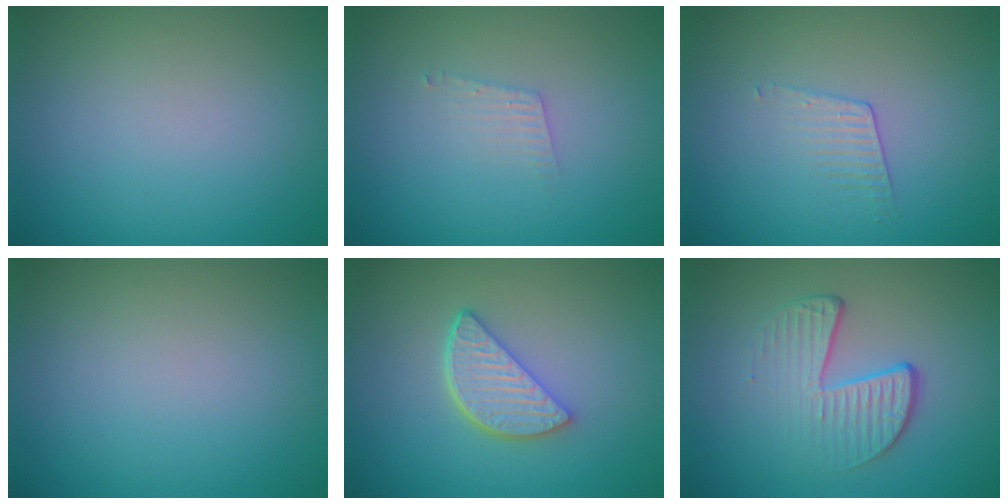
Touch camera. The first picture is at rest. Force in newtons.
{"total": 1.3, "press": 1.3, "slide": 0.1}
{"total": 1.1, "press": 0.4, "slide": 1.1}
{"total": 0.0}
{"total": 3.9, "press": 3.2, "slide": 2.3}
{"total": 4.2, "press": 2.6, "slide": 3.3}